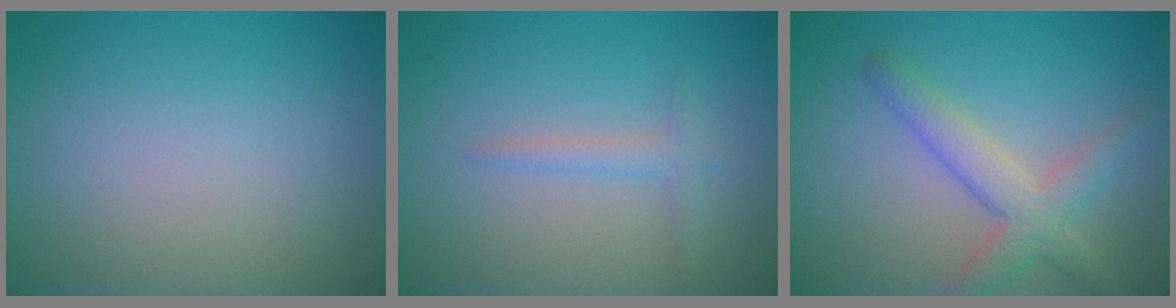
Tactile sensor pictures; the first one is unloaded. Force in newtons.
{"total": 1.5, "press": 1.5, "slide": 0.1}
{"total": 4.0, "press": 4.0, "slide": 0.2}